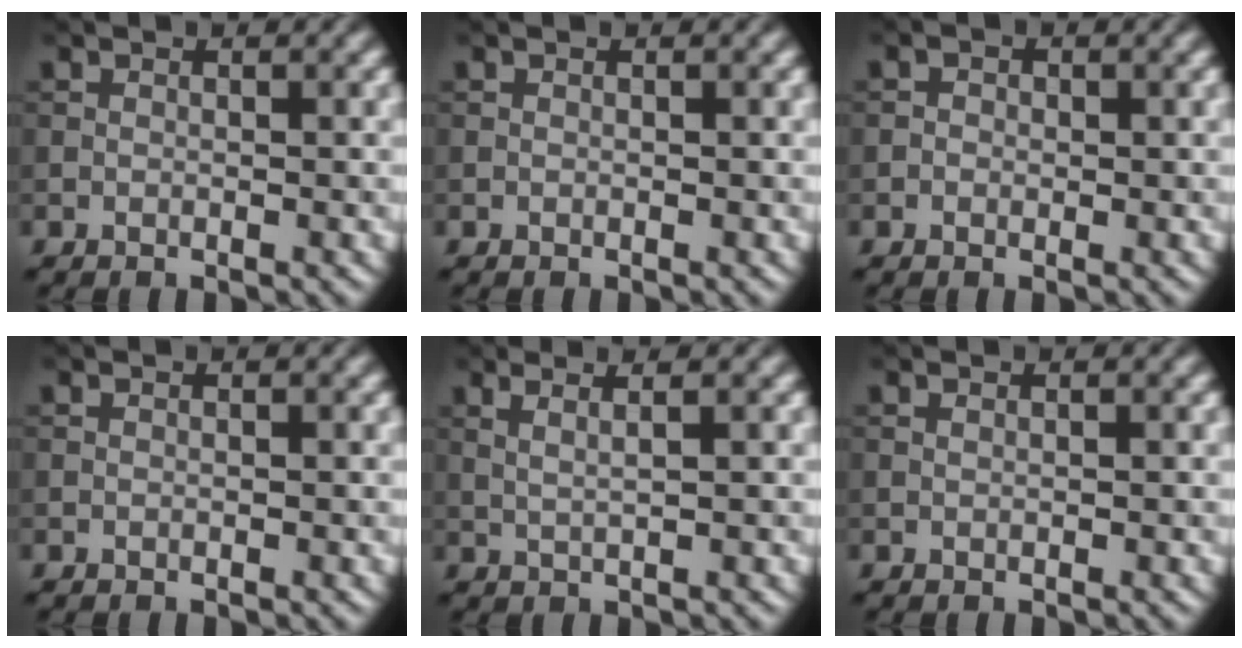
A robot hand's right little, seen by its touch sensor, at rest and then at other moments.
{"total": 0.0}
{"total": 0.8, "force": [0.0, 0.7, 0.4], "torque": [-0.006, -0.003, -0.005]}
{"total": 0.0}
{"total": 2.9, "force": [1.6, 1.0, 2.2], "torque": [-0.024, 0.006, 0.002]}
{"total": 0.0}